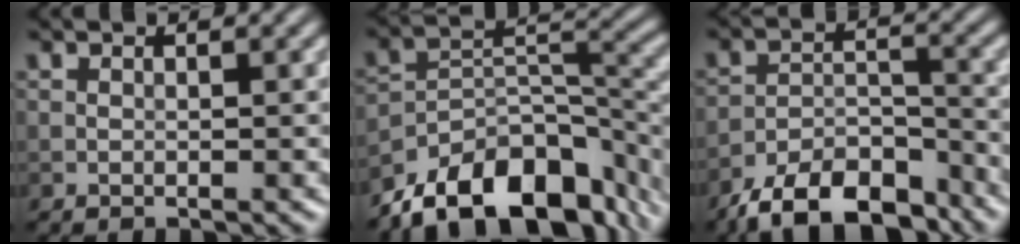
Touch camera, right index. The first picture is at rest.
{"total": 12.6, "force": [-9.1, 5.7, 6.6], "torque": [-0.103, 0.011, -0.166]}
{"total": 9.6, "force": [-7.8, 3.5, 4.4], "torque": [-0.067, -0.003, -0.136]}